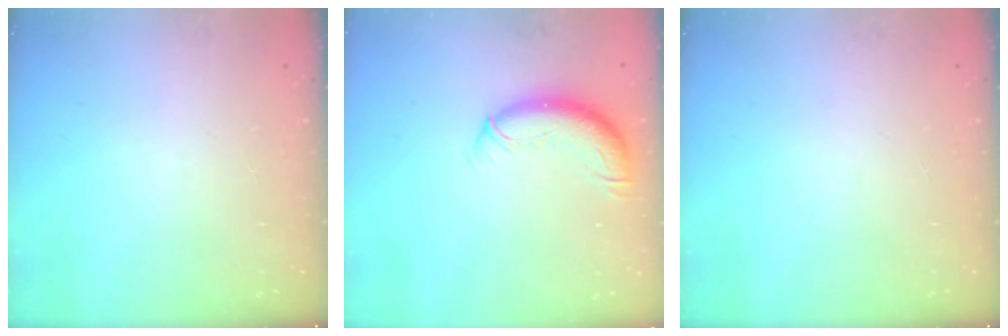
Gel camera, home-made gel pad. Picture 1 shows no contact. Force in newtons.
{"total": 10.6, "press": 10.2, "slide": 2.7}
{"total": 0.0}